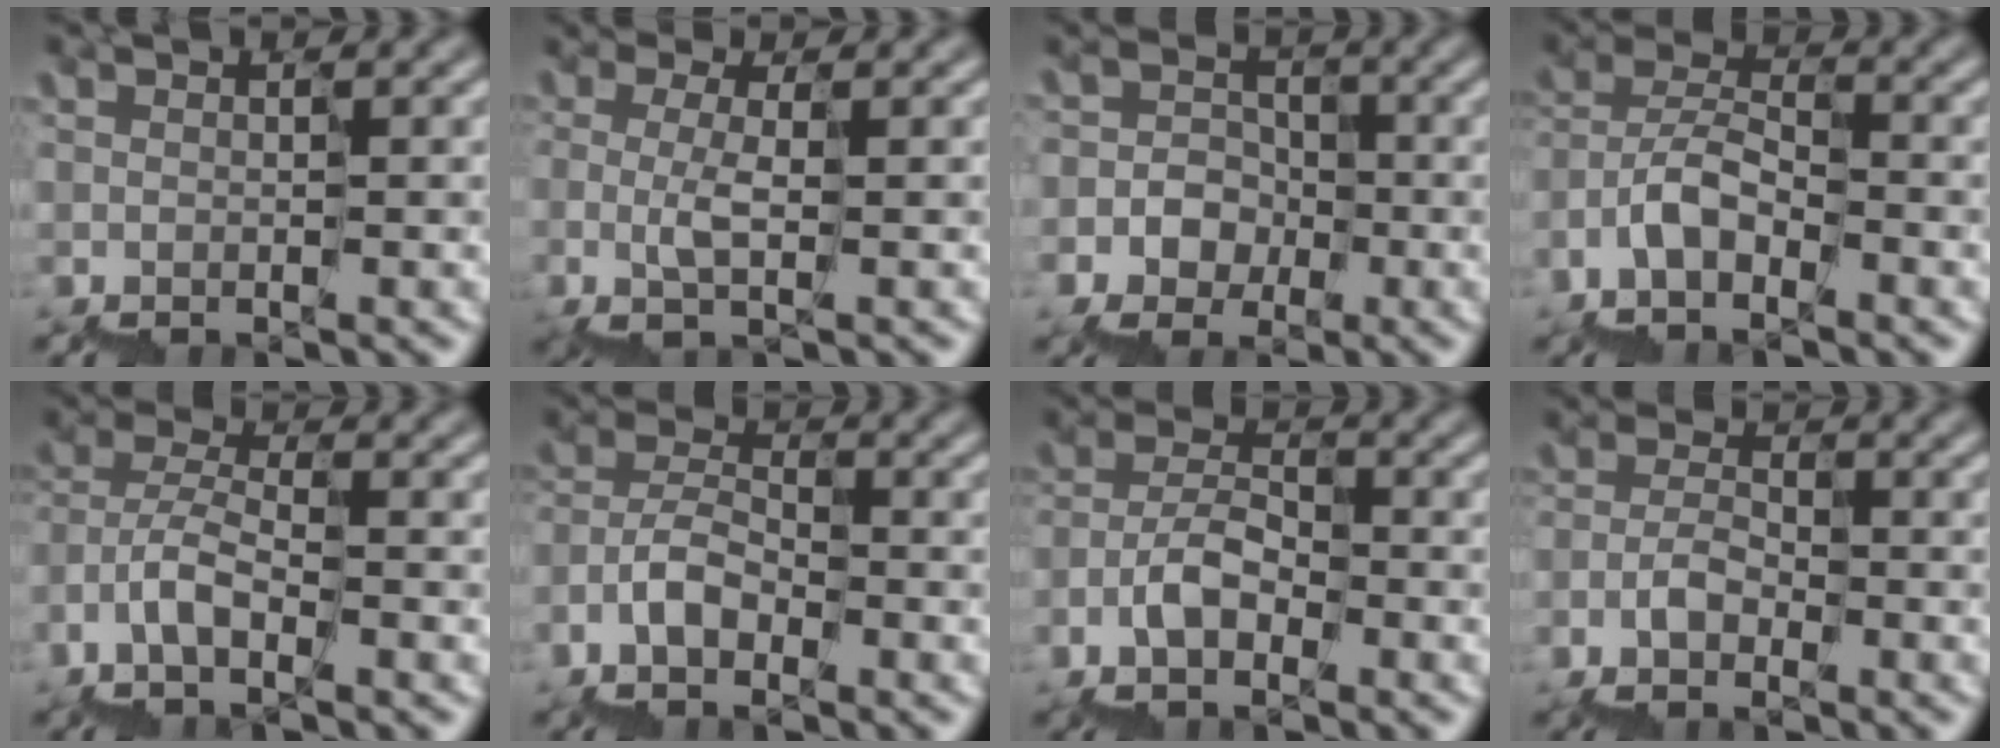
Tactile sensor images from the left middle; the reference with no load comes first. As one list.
[{"total": 1.2, "force": [0.0, 0.4, 1.2], "torque": [-0.032, 0.006, 0.003]}, {"total": 2.7, "force": [-1.3, 2.4, -0.2], "torque": [0.000, 0.013, -0.020]}, {"total": 4.5, "force": [-3.0, 2.4, 2.4], "torque": [-0.045, 0.020, -0.054]}, {"total": 3.9, "force": [-2.4, 2.0, 2.4], "torque": [-0.049, 0.016, -0.045]}, {"total": 3.9, "force": [-2.8, 2.1, 1.6], "torque": [-0.033, 0.015, -0.053]}, {"total": 3.2, "force": [-2.0, 1.9, 1.6], "torque": [-0.035, 0.016, -0.036]}, {"total": 2.0, "force": [-1.5, 1.1, 0.6], "torque": [-0.016, 0.011, -0.026]}]